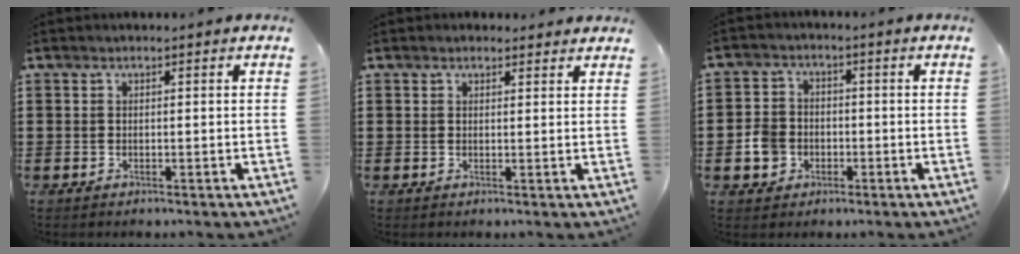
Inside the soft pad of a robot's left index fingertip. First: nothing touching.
{"total": 1.5, "force": [1.4, 0.5, 0.2], "torque": [0.002, 0.001, 0.025]}
{"total": 4.4, "force": [-1.4, 3.8, 1.8], "torque": [-0.045, 0.007, -0.030]}